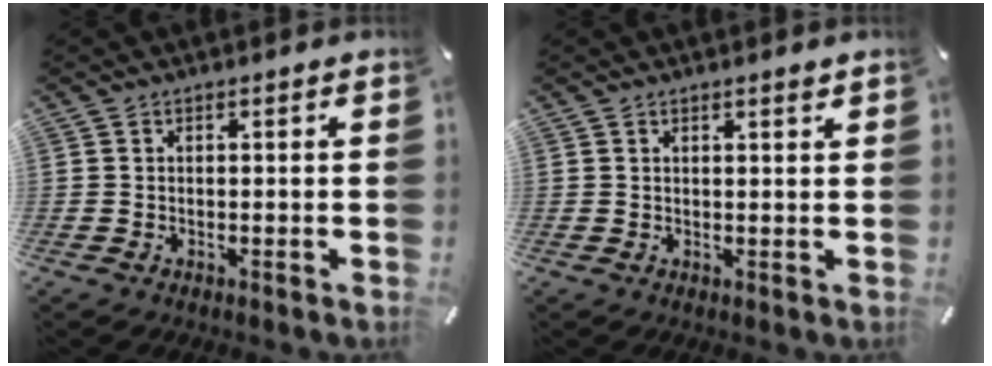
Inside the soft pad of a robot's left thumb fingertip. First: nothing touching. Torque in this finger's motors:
{"motor_torque": [0.05, -0.22, -0.05, 0.09, -0.01]}